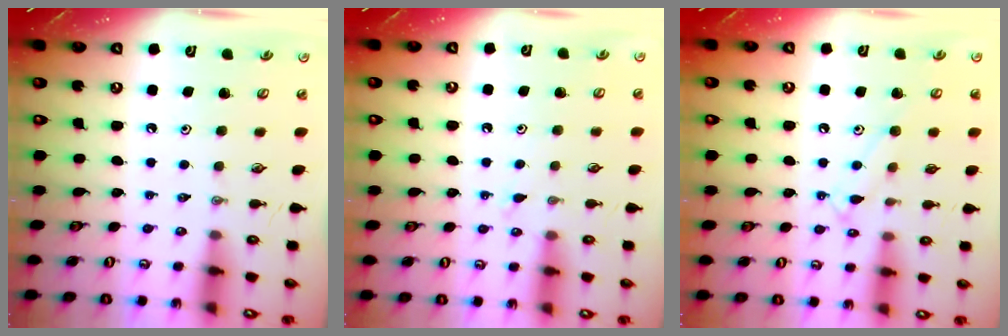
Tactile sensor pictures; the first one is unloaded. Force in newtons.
{"total": 6.3, "press": 6.3, "slide": 0.7}
{"total": 9.4, "press": 9.3, "slide": 0.7}